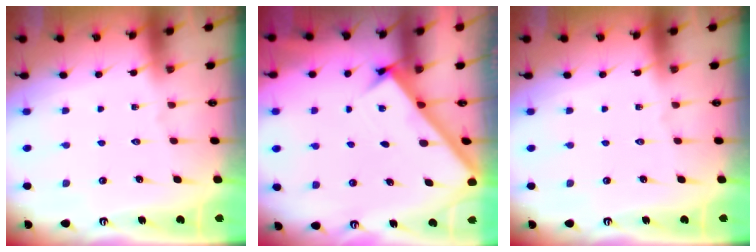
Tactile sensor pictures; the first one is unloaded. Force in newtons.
{"total": 2.7, "press": 2.6, "slide": 0.3}
{"total": 0.0}